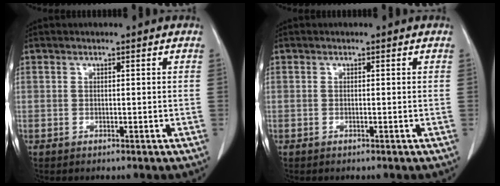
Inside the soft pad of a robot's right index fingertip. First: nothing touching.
{"total": 0.0}